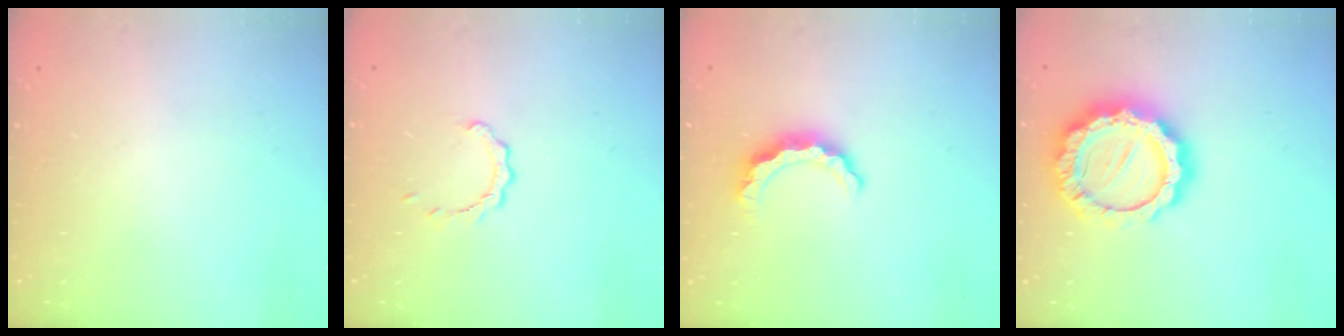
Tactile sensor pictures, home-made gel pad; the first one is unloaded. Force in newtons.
{"total": 2.7, "press": 2.7, "slide": 0.3}
{"total": 7.2, "press": 7.1, "slide": 0.8}
{"total": 18.6, "press": 18.5, "slide": 1.4}